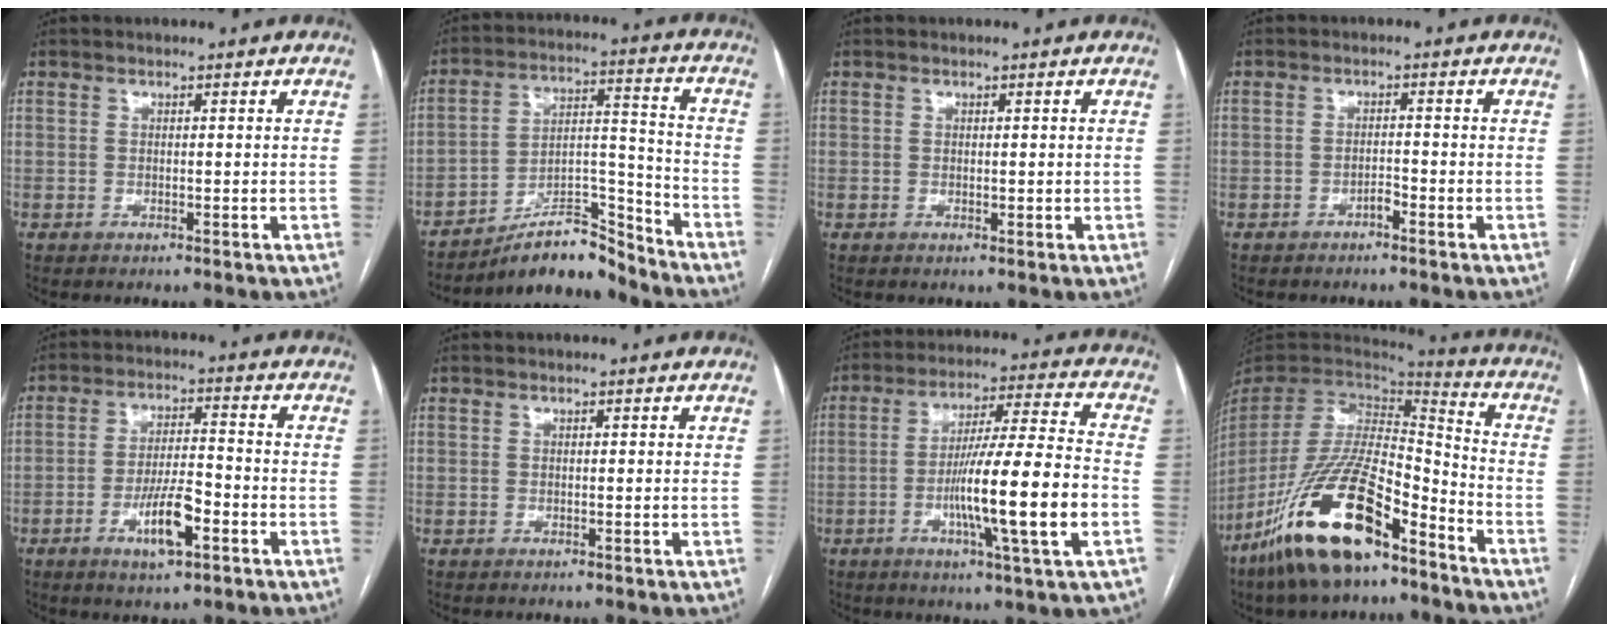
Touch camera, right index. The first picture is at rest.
{"total": 10.7, "force": [-10.0, 2.3, 3.3], "torque": [-0.047, 0.046, -0.170]}
{"total": 0.7, "force": [0.0, 0.4, 0.5], "torque": [-0.008, -0.002, 0.002]}
{"total": 1.5, "force": [-1.2, 0.3, 0.8], "torque": [-0.012, 0.003, -0.019]}
{"total": 8.0, "force": [-3.6, 1.8, 6.9], "torque": [-0.131, 0.000, -0.059]}
{"total": 0.0}
{"total": 16.1, "force": [-4.0, -0.5, 15.6], "torque": [-0.268, -0.007, -0.071]}
{"total": 21.8, "force": [-13.8, 5.7, 15.8], "torque": [-0.333, -0.031, -0.253]}